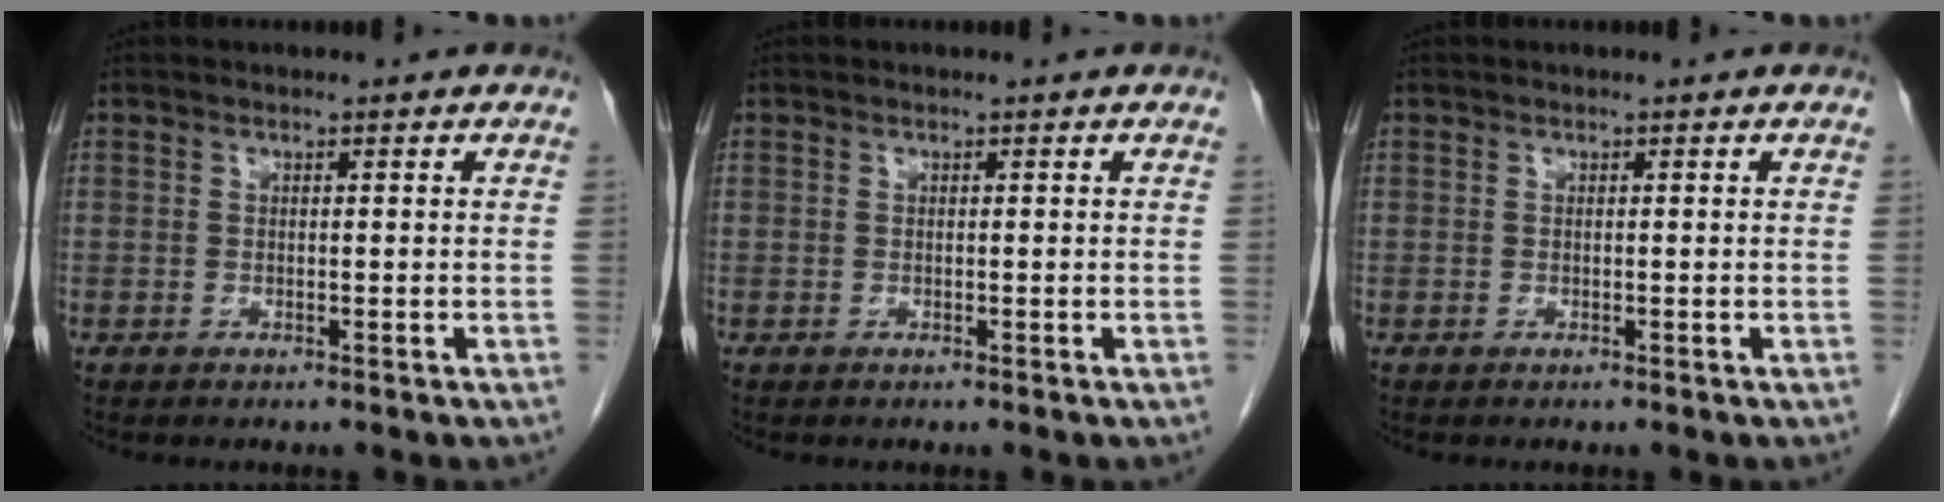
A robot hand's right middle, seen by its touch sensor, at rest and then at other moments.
{"total": 0.0}
{"total": 0.0}